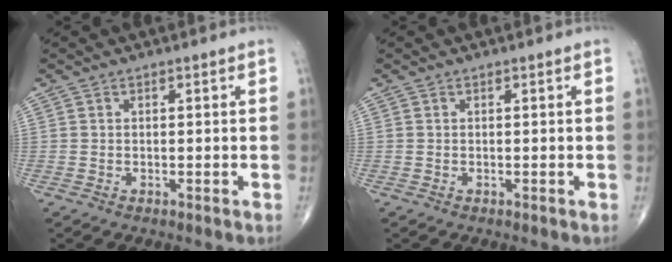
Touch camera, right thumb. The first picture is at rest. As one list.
[{"total": 0.0}]